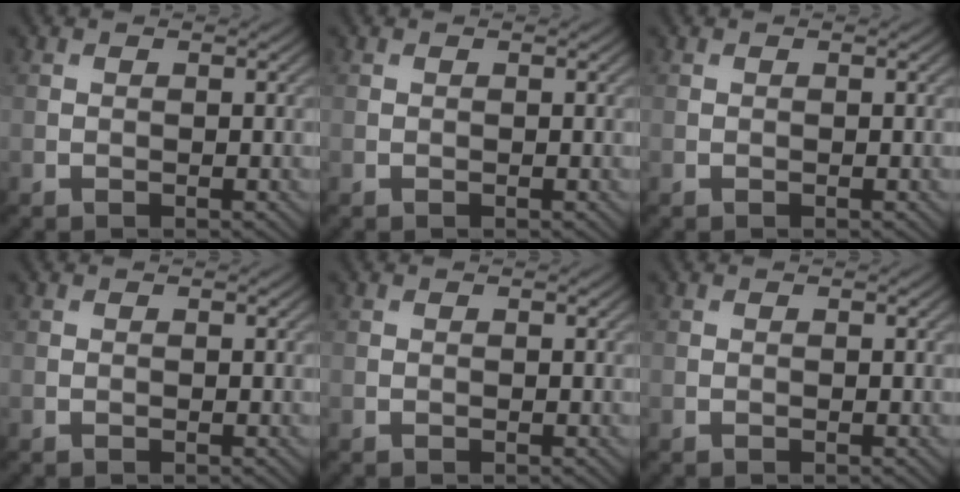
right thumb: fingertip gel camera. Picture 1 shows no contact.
{"total": 0.0}
{"total": 0.0}
{"total": 0.0}
{"total": 0.0}
{"total": 0.0}